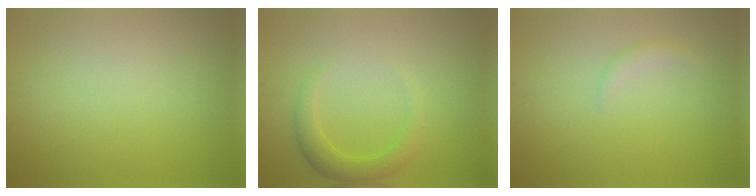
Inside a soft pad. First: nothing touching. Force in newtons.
{"total": 2.5, "press": 2.5, "slide": 0.2}
{"total": 1.0, "press": 1.0, "slide": 0.1}